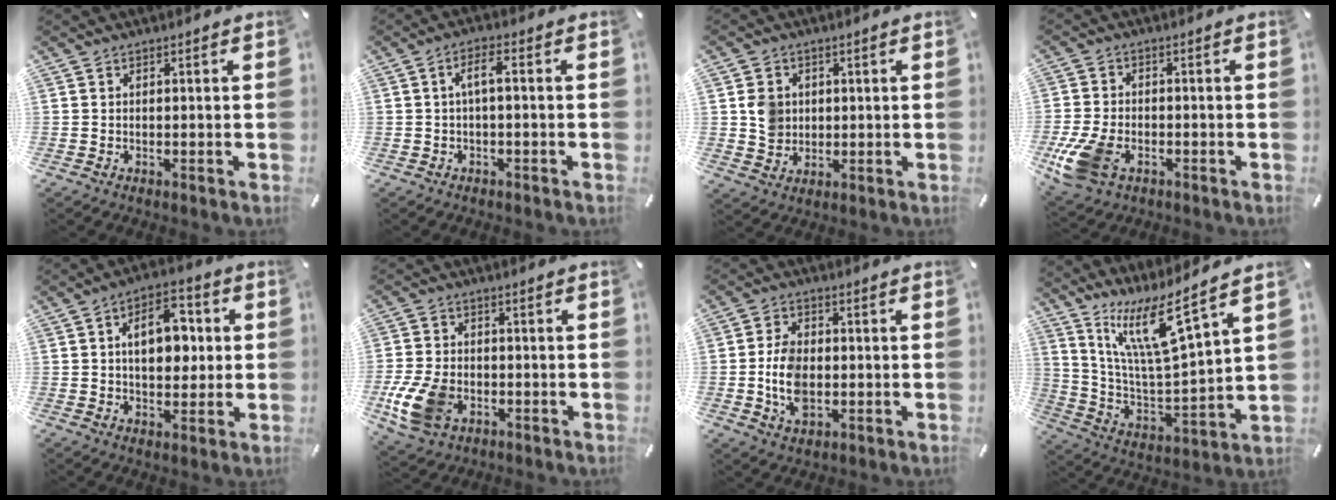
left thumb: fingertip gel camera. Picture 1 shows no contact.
{"total": 4.1, "force": [-0.2, 1.2, 3.9], "torque": [-0.076, 0.013, -0.007]}
{"total": 5.8, "force": [0.9, 5.5, 1.7], "torque": [-0.017, 0.005, 0.016]}
{"total": 10.3, "force": [-4.1, 6.6, 6.8], "torque": [-0.157, 0.003, -0.073]}
{"total": 11.3, "force": [1.5, 7.5, 8.3], "torque": [-0.107, 0.002, 0.021]}
{"total": 11.2, "force": [-3.6, 8.0, 7.1], "torque": [-0.166, 0.006, -0.062]}
{"total": 8.4, "force": [-1.2, 5.7, 6.0], "torque": [-0.140, 0.004, -0.022]}
{"total": 14.8, "force": [11.1, 1.7, 9.6], "torque": [-0.197, -0.073, 0.184]}